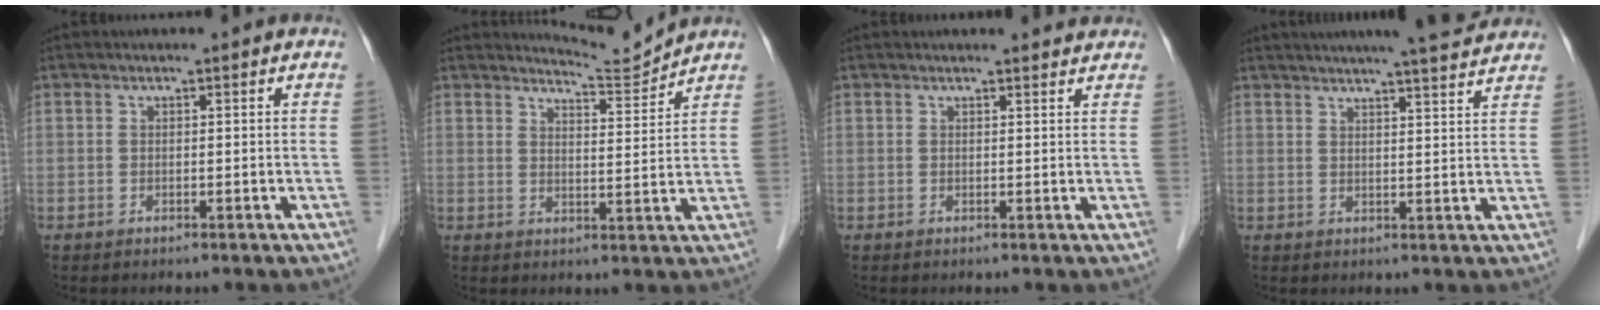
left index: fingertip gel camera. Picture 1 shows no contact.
{"total": 4.5, "force": [4.2, -1.2, -1.1], "torque": [0.004, -0.024, 0.073]}
{"total": 3.2, "force": [3.2, 0.4, 0.6], "torque": [-0.011, 0.005, 0.029]}
{"total": 11.0, "force": [9.7, 0.1, 5.1], "torque": [-0.076, 0.006, 0.114]}